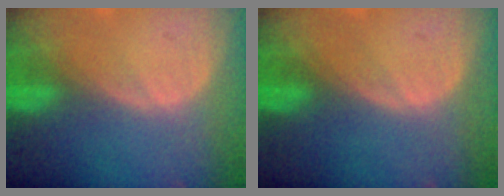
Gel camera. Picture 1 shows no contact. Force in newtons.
{"total": 0.0}